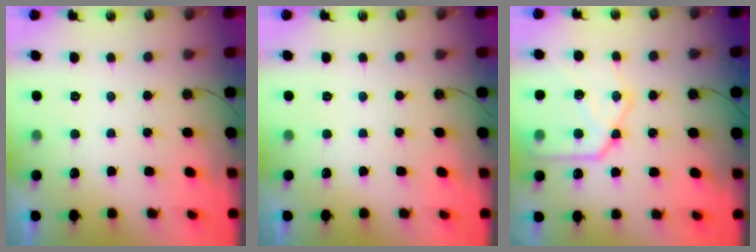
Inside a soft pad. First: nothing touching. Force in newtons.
{"total": 0.0}
{"total": 16.4, "press": 16.4, "slide": 1.6}